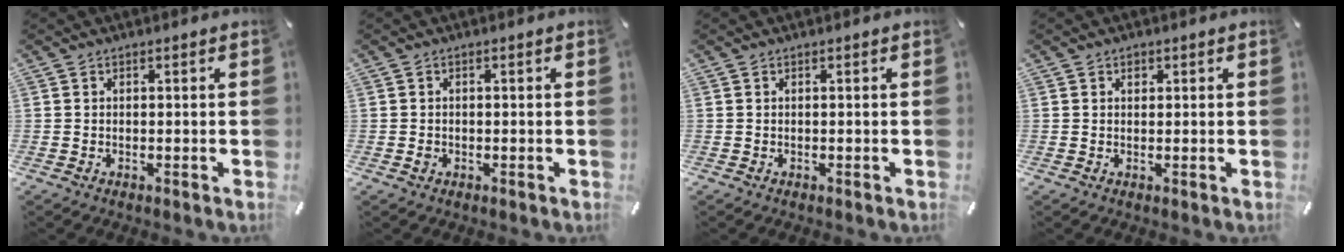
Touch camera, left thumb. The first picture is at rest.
{"total": 0.9, "force": [-0.2, 0.8, 0.4], "torque": [-0.007, 0.003, -0.006]}
{"total": 0.0}
{"total": 1.1, "force": [0.4, 1.0, 0.4], "torque": [0.000, 0.000, 0.006]}